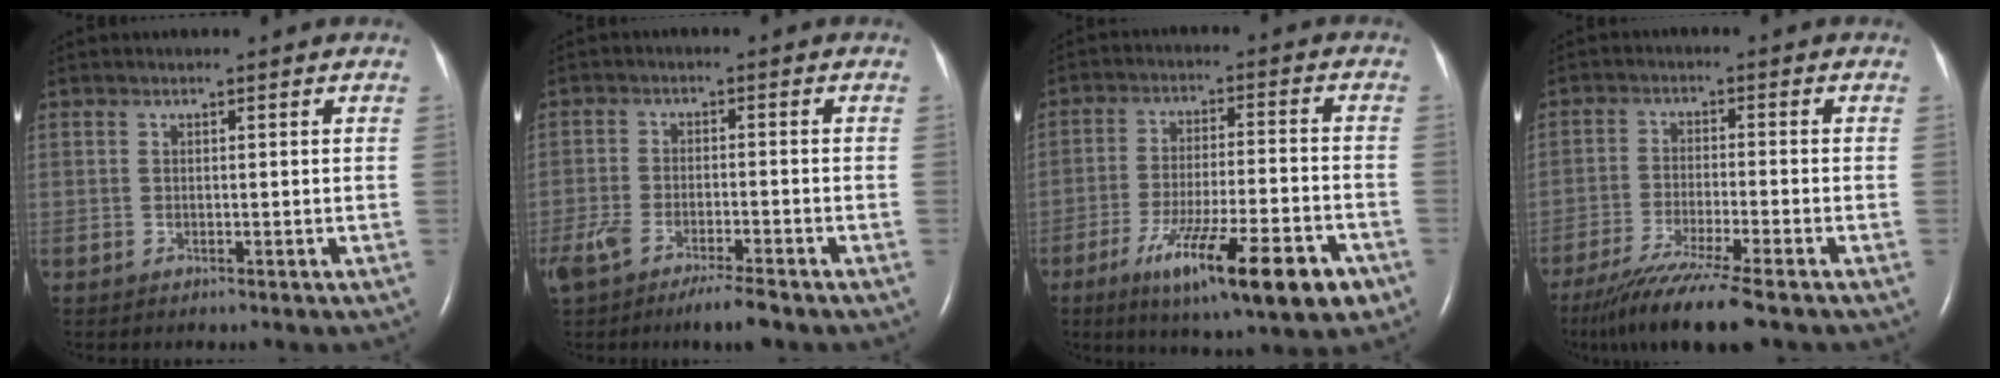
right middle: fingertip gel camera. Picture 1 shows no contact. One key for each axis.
{"total": 7.6, "fx": -5.6, "fy": 1.1, "fz": 5.0, "tx": -0.096, "ty": -0.010, "tz": -0.095}
{"total": 16.7, "fx": -9.0, "fy": 2.2, "fz": 13.8, "tx": -0.193, "ty": -0.025, "tz": -0.136}
{"total": 10.7, "fx": -8.1, "fy": -0.8, "fz": 7.0, "tx": -0.119, "ty": -0.036, "tz": -0.135}